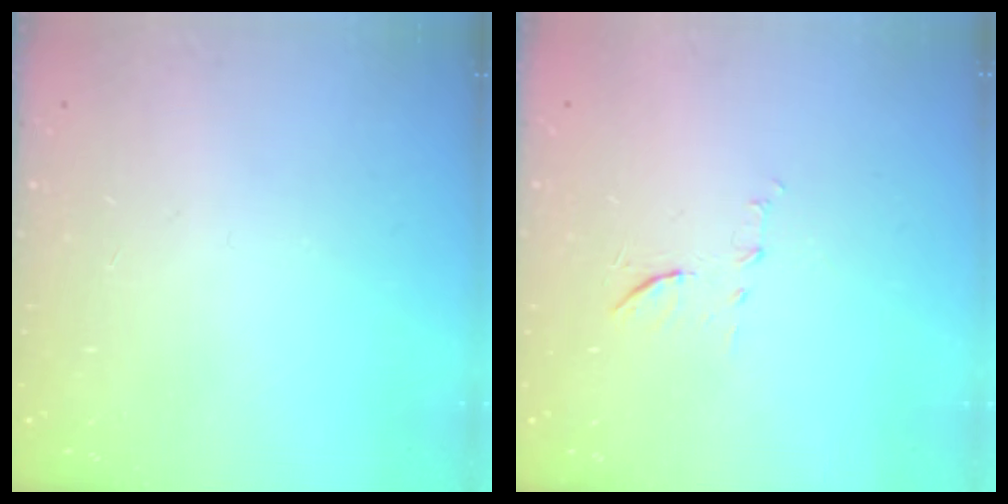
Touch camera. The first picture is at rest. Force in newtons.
{"total": 6.1, "press": 5.9, "slide": 1.5}